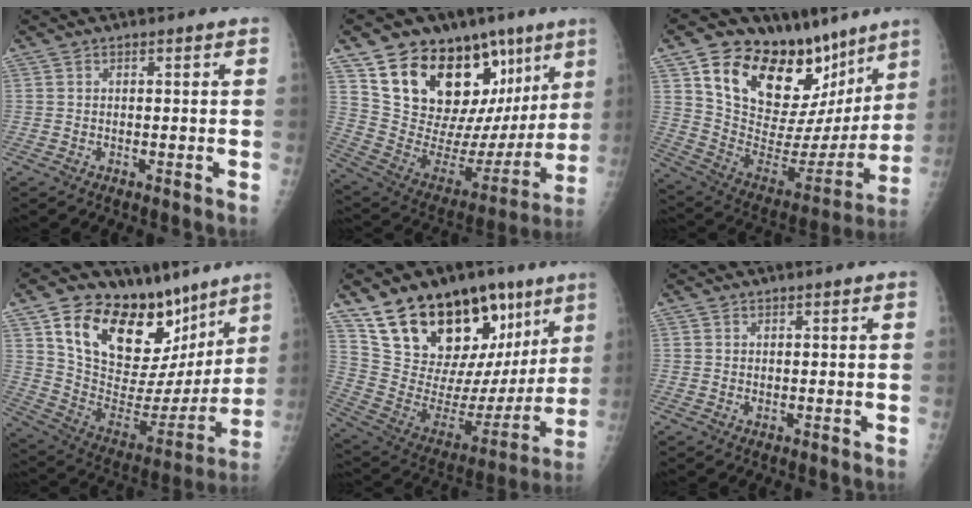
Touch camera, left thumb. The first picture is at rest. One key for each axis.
{"total": 28.7, "fx": 14.1, "fy": 15.1, "fz": 19.9, "tx": -0.258, "ty": -0.027, "tz": 0.244}
{"total": 29.5, "fx": 17.1, "fy": 15.6, "fz": 18.2, "tx": -0.233, "ty": -0.048, "tz": 0.286}
{"total": 27.9, "fx": 15.7, "fy": 15.4, "fz": 17.2, "tx": -0.220, "ty": -0.045, "tz": 0.266}
{"total": 28.5, "fx": 16.1, "fy": 15.2, "fz": 18.0, "tx": -0.230, "ty": -0.029, "tz": 0.275}
{"total": 0.6, "fx": 0.3, "fy": 0.5, "fz": 0.4, "tx": 0.000, "ty": -0.002, "tz": 0.004}